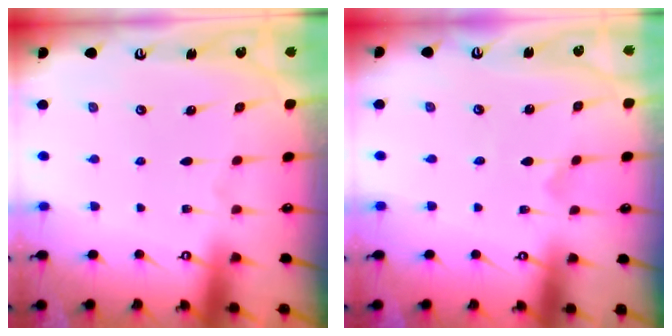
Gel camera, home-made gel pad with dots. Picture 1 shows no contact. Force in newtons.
{"total": 0.0}